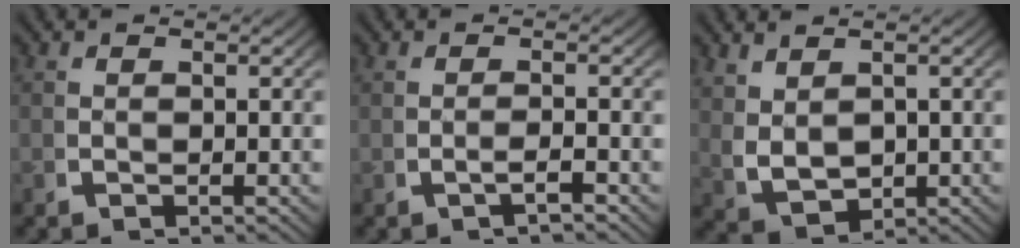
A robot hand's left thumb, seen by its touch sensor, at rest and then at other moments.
{"total": 1.5, "force": [-0.8, 0.1, 1.3], "torque": [-0.029, 0.005, -0.016]}
{"total": 4.7, "force": [0.6, 3.3, 3.3], "torque": [-0.079, -0.023, 0.031]}